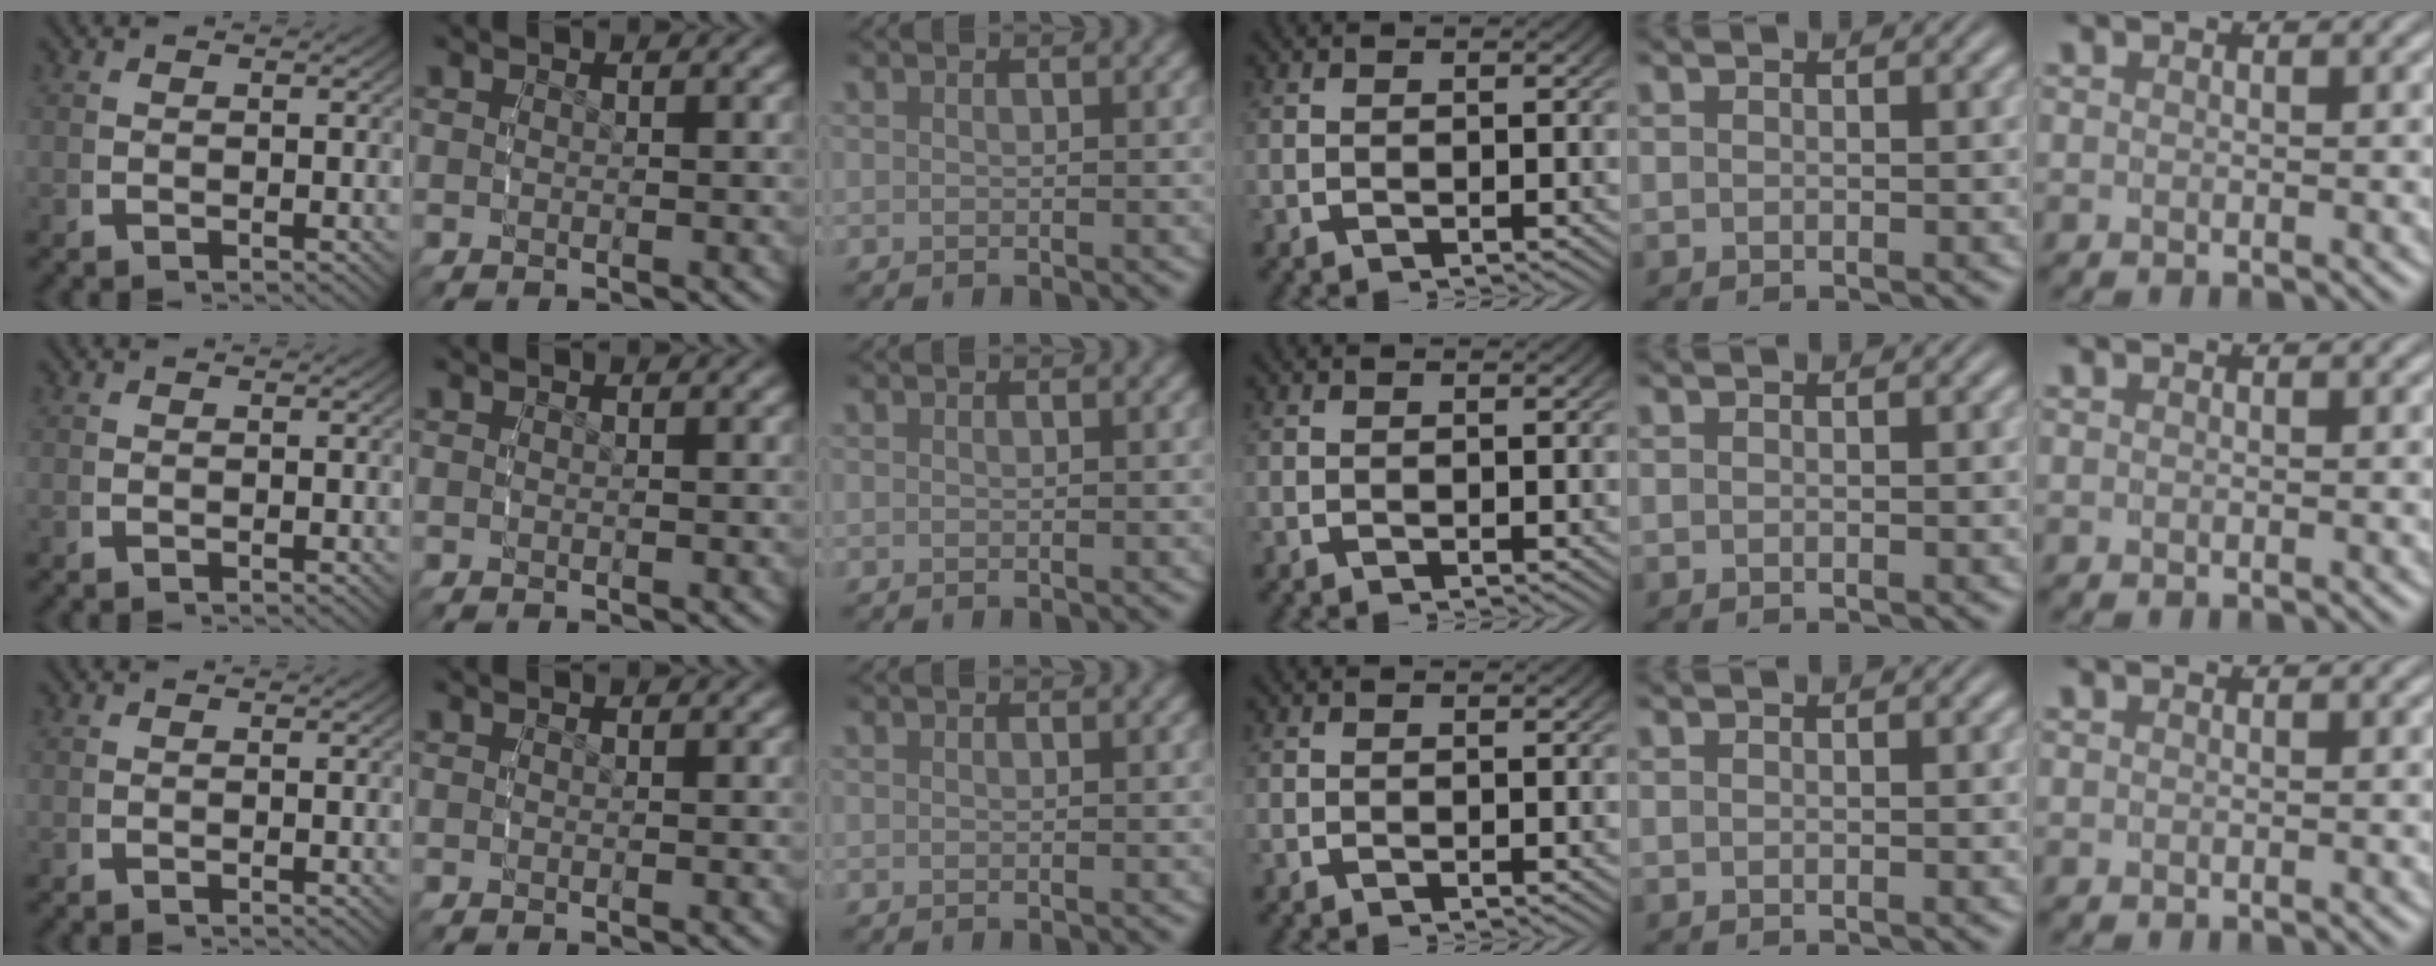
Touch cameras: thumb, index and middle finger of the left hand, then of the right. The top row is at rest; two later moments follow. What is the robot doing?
{"motion": "reach", "object": "jar lid"}